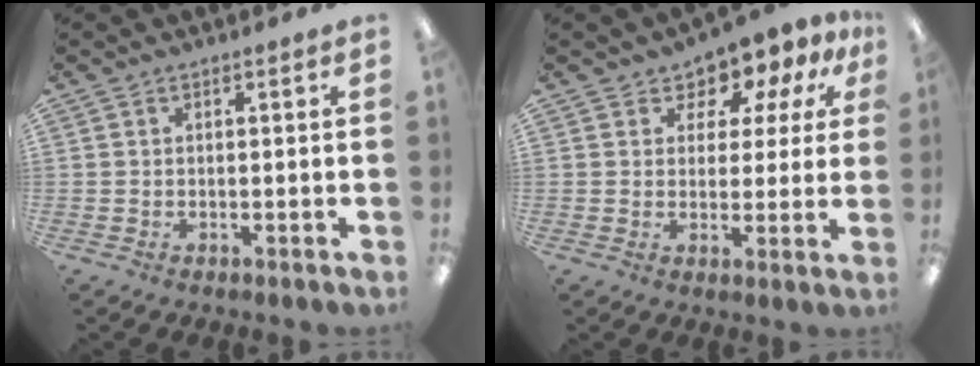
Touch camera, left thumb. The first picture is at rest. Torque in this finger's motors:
{"motor_torque": [0.16, 0.29, -0.02, -0.03, 0.06]}